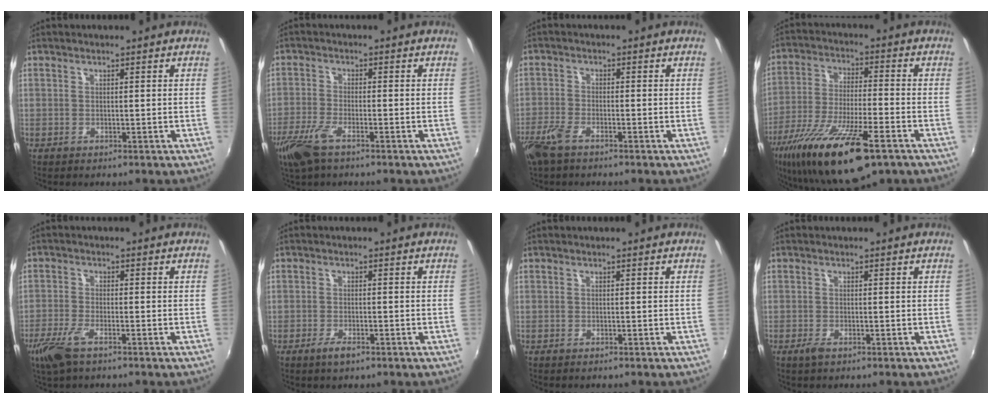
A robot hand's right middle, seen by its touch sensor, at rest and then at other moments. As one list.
[{"total": 7.4, "force": [-4.7, 2.3, 5.2], "torque": [-0.129, -0.017, -0.096]}, {"total": 5.5, "force": [-3.8, 1.9, 3.4], "torque": [-0.091, -0.009, -0.081]}, {"total": 20.3, "force": [-12.9, 4.6, 15.0], "torque": [-0.294, -0.055, -0.228]}, {"total": 6.2, "force": [-3.9, 1.8, 4.4], "torque": [-0.111, -0.014, -0.078]}, {"total": 2.5, "force": [-1.7, 0.9, 1.6], "torque": [-0.037, -0.005, -0.034]}, {"total": 0.0}, {"total": 1.5, "force": [-0.9, 0.5, 1.0], "torque": [-0.022, -0.004, -0.018]}]